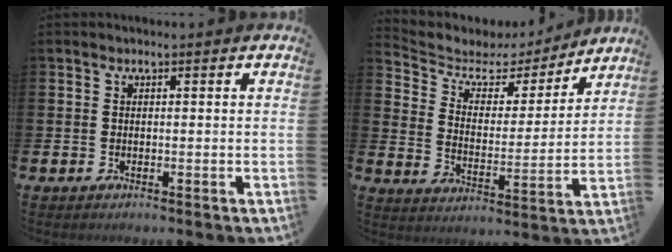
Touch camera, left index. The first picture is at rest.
{"total": 5.9, "force": [5.0, 2.9, 1.4], "torque": [-0.056, -0.040, 0.080]}